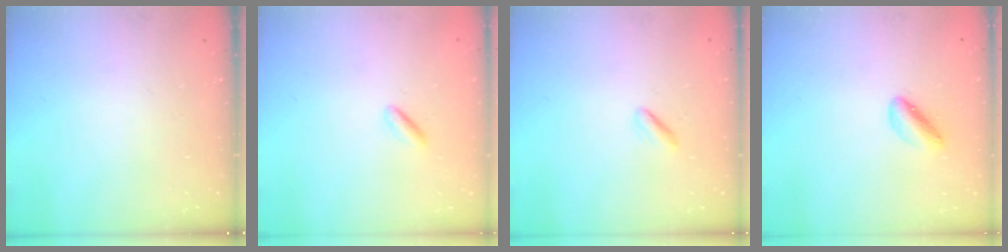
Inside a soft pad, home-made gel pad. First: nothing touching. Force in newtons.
{"total": 0.6, "press": 0.0, "slide": 0.6}
{"total": 1.7, "press": 1.6, "slide": 0.6}
{"total": 3.5, "press": 3.4, "slide": 0.9}